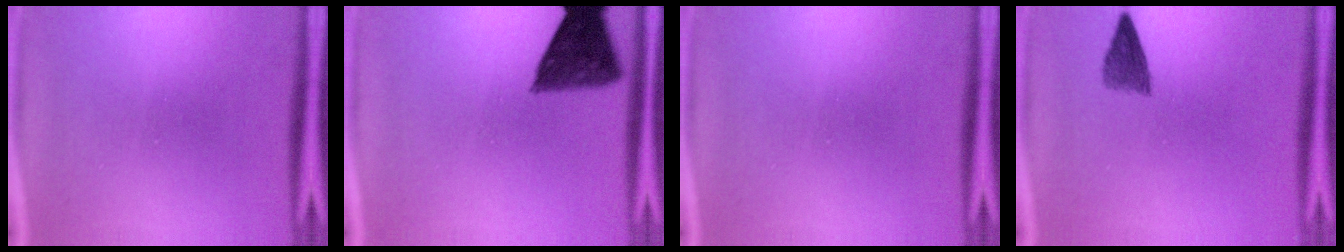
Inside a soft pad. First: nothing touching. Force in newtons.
{"total": 7.6}
{"total": 0.0}
{"total": 3.0}